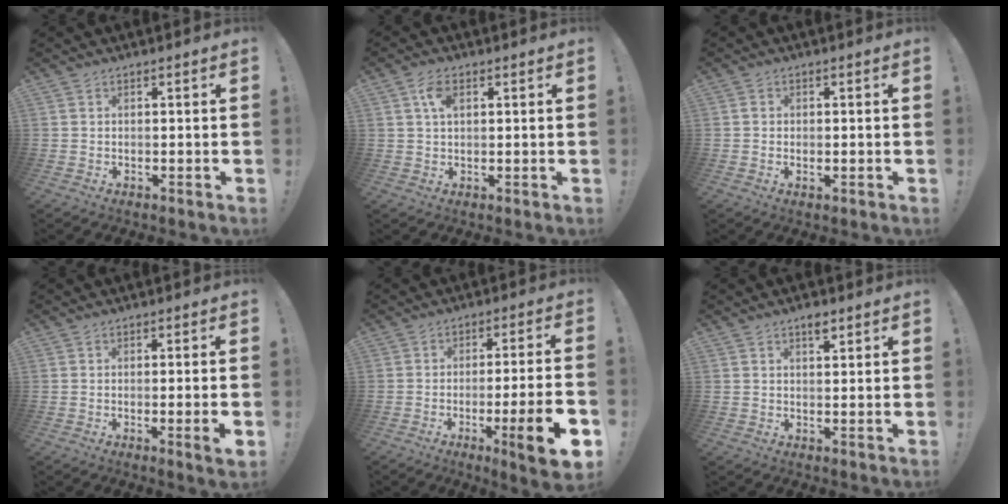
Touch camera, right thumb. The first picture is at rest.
{"total": 4.8, "force": [1.7, 2.5, 3.8], "torque": [-0.062, 0.000, 0.027]}
{"total": 0.9, "force": [0.2, 0.7, 0.4], "torque": [-0.002, 0.002, 0.003]}
{"total": 4.3, "force": [-1.1, -0.6, 4.1], "torque": [-0.058, -0.011, -0.018]}
{"total": 13.6, "force": [-5.2, 0.5, 12.6], "torque": [-0.176, 0.010, -0.072]}
{"total": 2.7, "force": [1.9, 0.7, 1.9], "torque": [-0.019, -0.010, 0.028]}